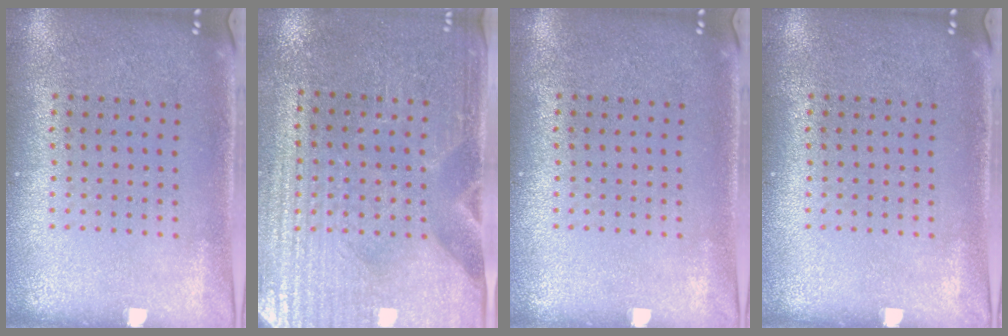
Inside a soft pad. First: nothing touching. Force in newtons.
{"total": 3.6, "press": 3.3, "slide": 1.3}
{"total": 0.0}
{"total": 0.0}